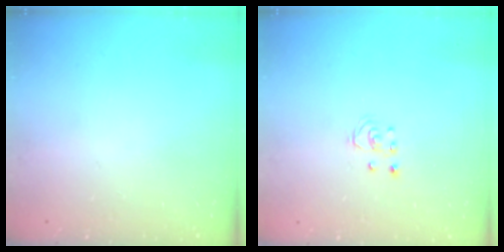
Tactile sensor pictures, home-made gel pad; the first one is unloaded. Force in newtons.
{"total": 2.5, "press": 2.5, "slide": 0.2}